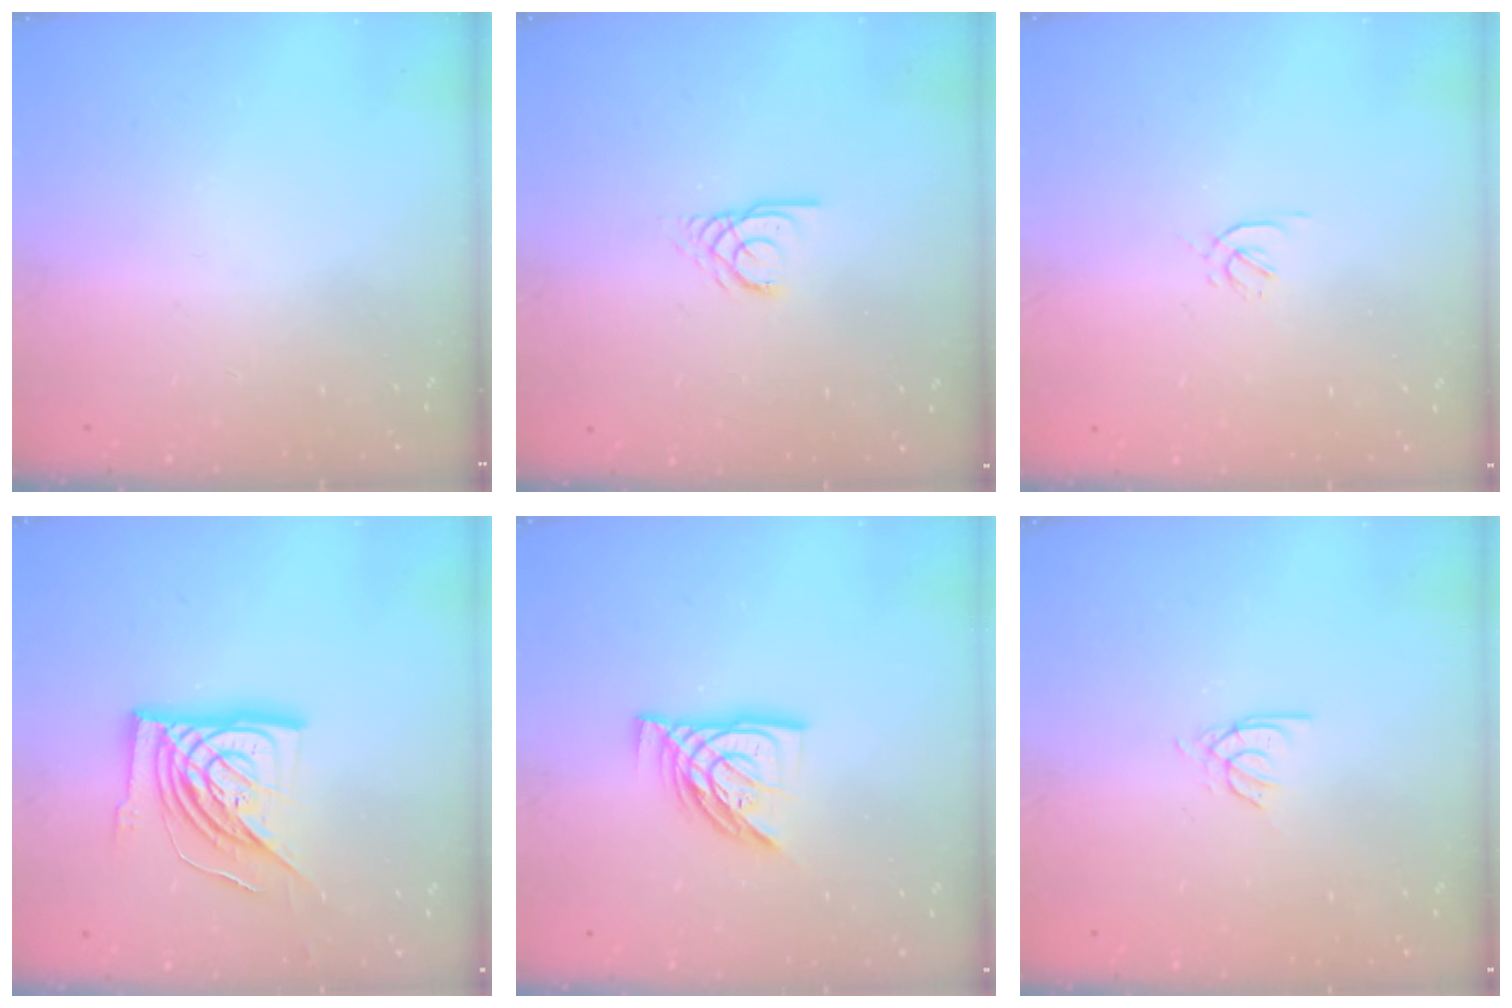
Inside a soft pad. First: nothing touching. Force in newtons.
{"total": 2.9, "press": 2.9, "slide": 0.2}
{"total": 1.6, "press": 1.6, "slide": 0.4}
{"total": 18.6, "press": 18.5, "slide": 2.2}
{"total": 11.0, "press": 11.0, "slide": 1.0}
{"total": 2.7, "press": 2.7, "slide": 0.2}